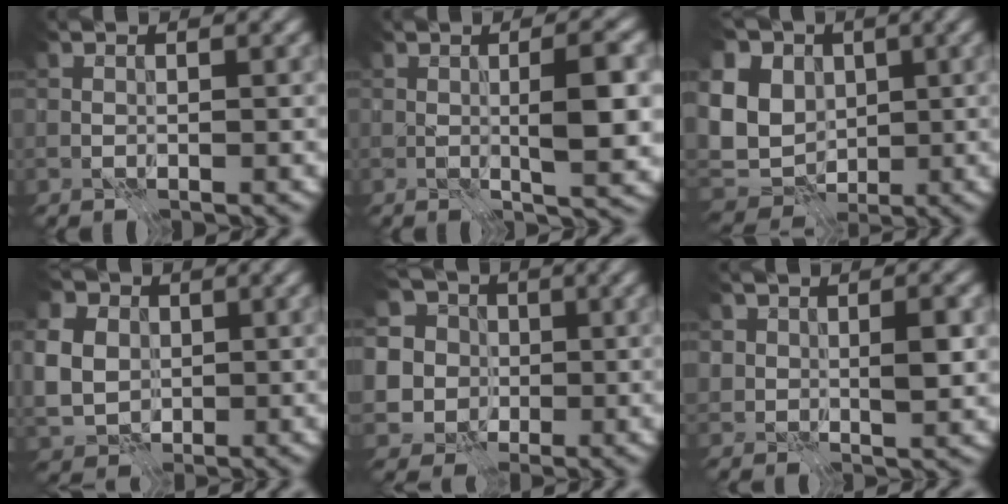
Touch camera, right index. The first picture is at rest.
{"total": 5.1, "force": [0.0, 0.5, 5.1], "torque": [-0.075, 0.003, 0.000]}
{"total": 12.0, "force": [2.0, 9.7, 6.9], "torque": [-0.148, 0.017, 0.016]}
{"total": 8.9, "force": [1.5, 7.4, 4.8], "torque": [-0.096, 0.023, 0.006]}
{"total": 8.4, "force": [0.9, 7.9, 2.8], "torque": [-0.081, 0.029, -0.017]}
{"total": 3.2, "force": [0.4, 1.9, 2.5], "torque": [-0.042, -0.009, 0.008]}